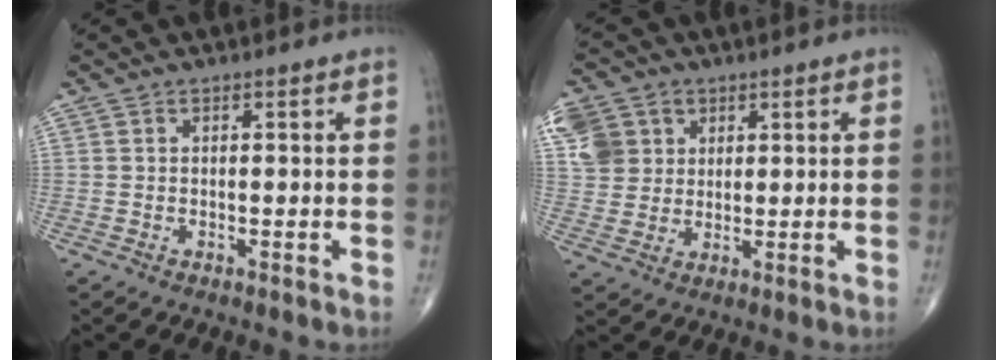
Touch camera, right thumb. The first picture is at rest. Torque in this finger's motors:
{"motor_torque": [-0.29, 0.46, 0.54, 0.49, 0.02]}